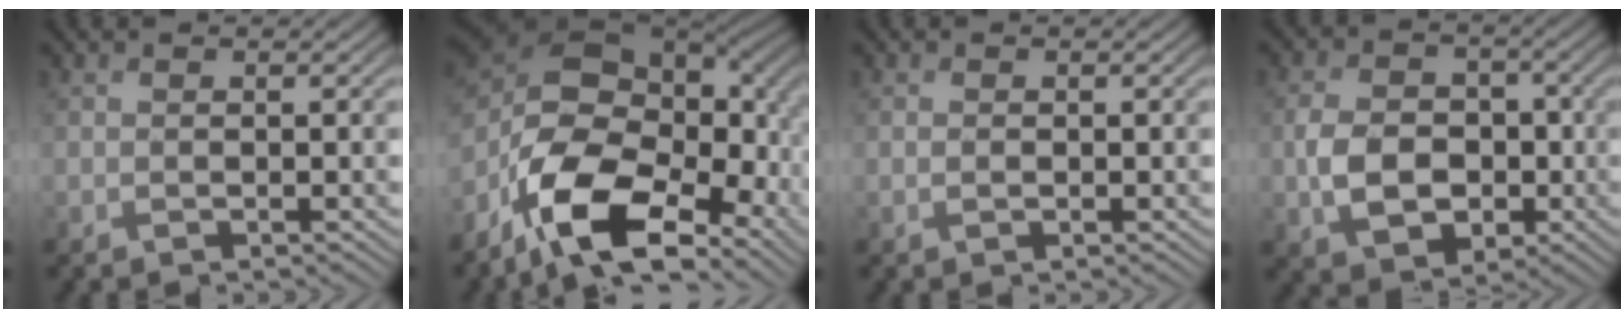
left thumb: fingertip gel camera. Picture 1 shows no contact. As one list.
[{"total": 18.4, "force": [-6.6, 9.8, 14.1], "torque": [-0.278, -0.017, -0.121]}, {"total": 0.6, "force": [-0.1, 0.3, 0.4], "torque": [-0.010, -0.001, 0.000]}, {"total": 7.5, "force": [-1.5, 5.8, 4.6], "torque": [-0.095, -0.009, -0.032]}]